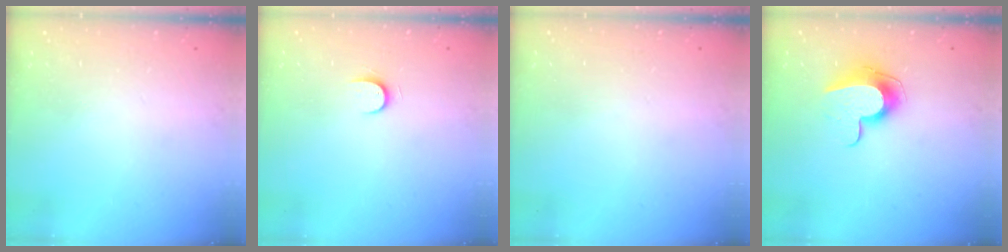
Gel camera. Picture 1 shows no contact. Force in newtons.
{"total": 5.2, "press": 5.2, "slide": 0.6}
{"total": 0.8, "press": 0.8, "slide": 0.1}
{"total": 9.9, "press": 9.9, "slide": 0.4}